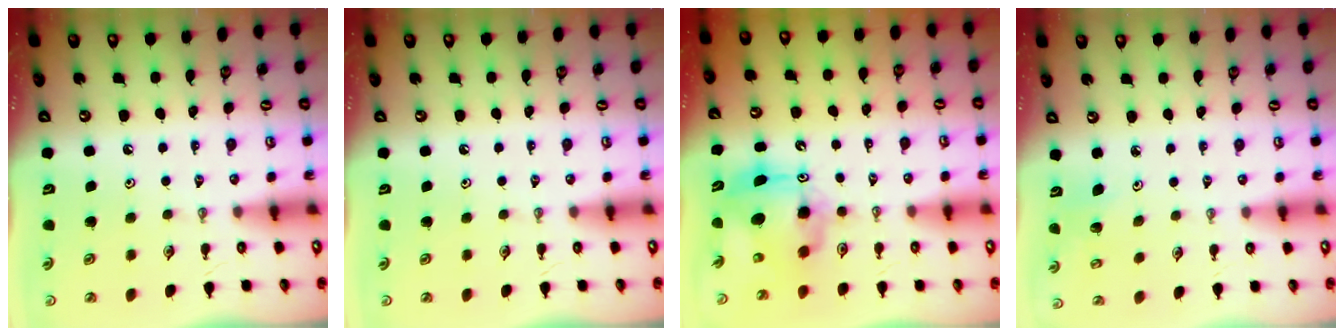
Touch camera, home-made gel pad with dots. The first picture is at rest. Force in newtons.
{"total": 0.0}
{"total": 9.9, "press": 9.9, "slide": 0.8}
{"total": 3.9, "press": 3.5, "slide": 1.7}